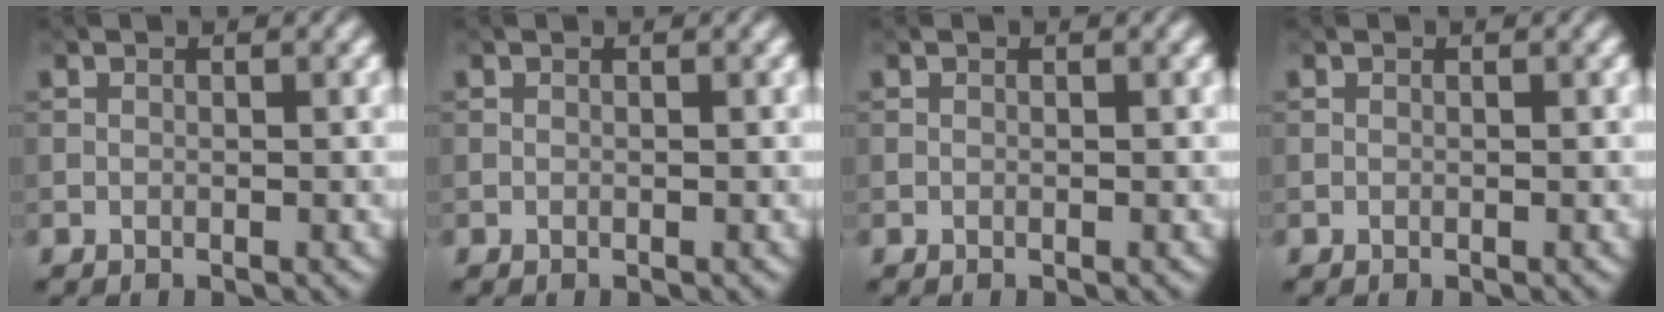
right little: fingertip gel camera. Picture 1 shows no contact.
{"total": 0.0}
{"total": 0.0}
{"total": 0.0}